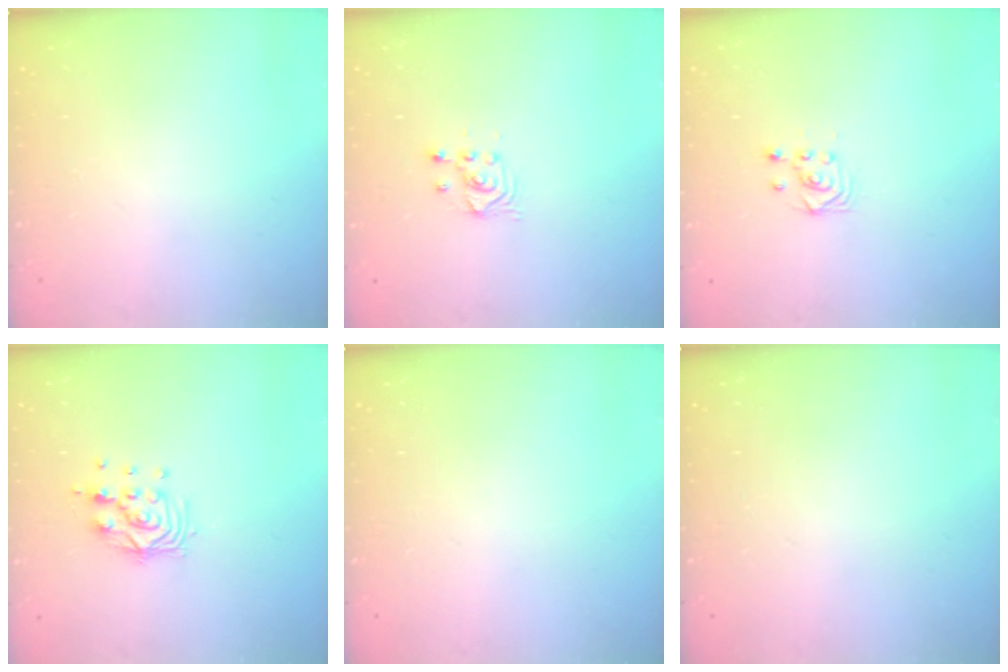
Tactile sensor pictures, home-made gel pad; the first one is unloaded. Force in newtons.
{"total": 2.5, "press": 2.5, "slide": 0.1}
{"total": 3.4, "press": 3.4, "slide": 0.5}
{"total": 10.0, "press": 9.9, "slide": 0.7}
{"total": 0.0}
{"total": 0.0}